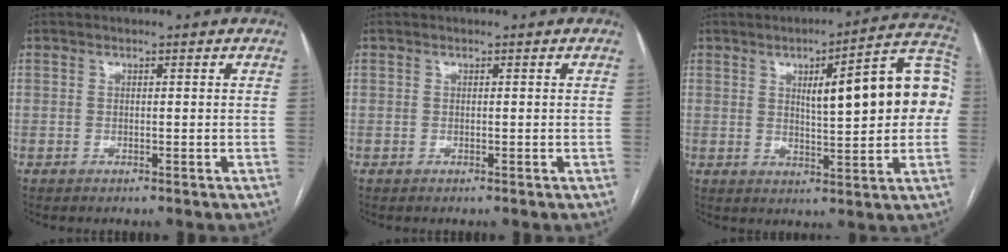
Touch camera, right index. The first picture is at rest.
{"total": 0.0}
{"total": 15.5, "force": [2.2, 2.9, 15.0], "torque": [-0.197, 0.037, 0.031]}